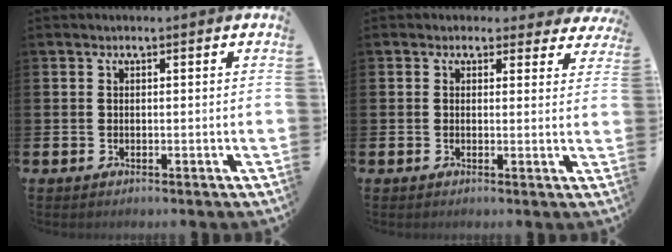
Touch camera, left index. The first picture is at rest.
{"total": 1.9, "force": [1.5, 1.2, 0.2], "torque": [-0.002, -0.003, 0.022]}